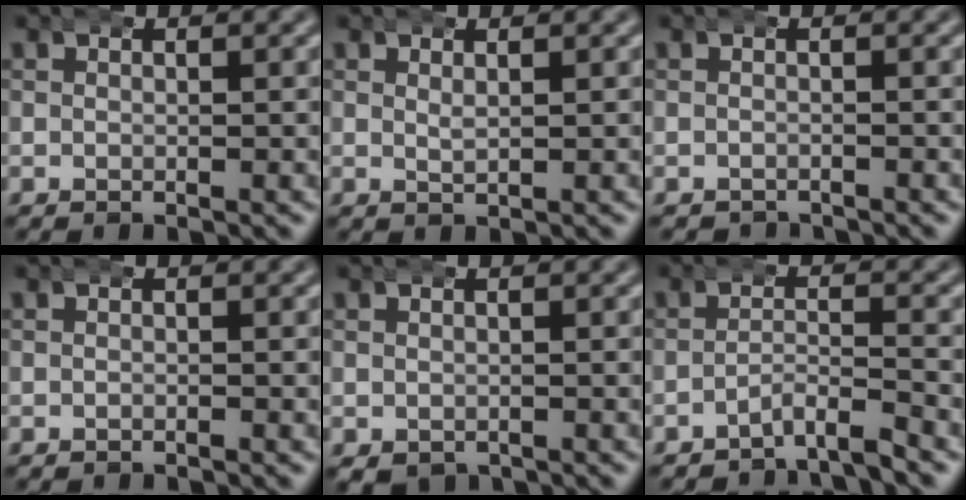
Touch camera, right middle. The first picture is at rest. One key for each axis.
{"total": 1.1, "fx": 0.7, "fy": 0.5, "fz": 0.8, "tx": -0.014, "ty": -0.001, "tz": 0.012}
{"total": 1.7, "fx": -1.6, "fy": 0.4, "fz": -0.1, "tx": 0.003, "ty": -0.007, "tz": -0.022}
{"total": 0.0}
{"total": 2.3, "fx": -1.2, "fy": 1.7, "fz": 0.9, "tx": -0.022, "ty": -0.014, "tz": -0.011}
{"total": 2.3, "fx": -2.0, "fy": 0.2, "fz": 1.0, "tx": -0.012, "ty": 0.003, "tz": -0.043}